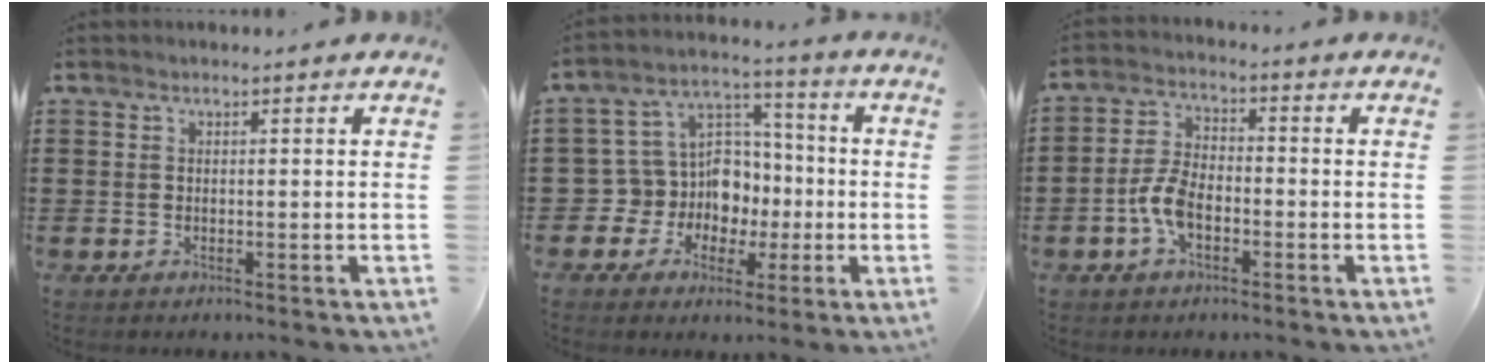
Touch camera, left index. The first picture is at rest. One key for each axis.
{"total": 9.9, "fx": -0.6, "fy": 9.4, "fz": 3.3, "tx": -0.114, "ty": -0.005, "tz": -0.003}
{"total": 6.0, "fx": -2.1, "fy": 3.2, "fz": 4.6, "tx": -0.113, "ty": 0.001, "tz": -0.048}